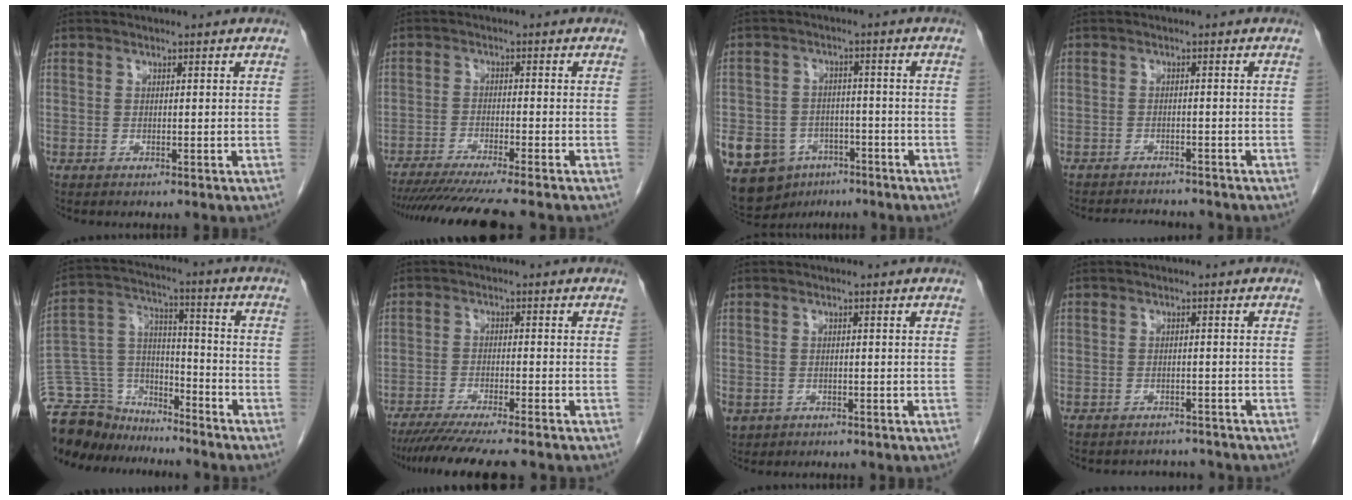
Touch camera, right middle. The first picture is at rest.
{"total": 13.4, "force": [-11.7, -0.9, 6.5], "torque": [-0.078, -0.035, -0.177]}
{"total": 14.6, "force": [-7.5, 11.1, 5.8], "torque": [-0.146, 0.009, -0.106]}
{"total": 7.2, "force": [-6.8, 1.5, 1.7], "torque": [-0.026, -0.004, -0.091]}
{"total": 15.9, "force": [-14.5, 6.1, 2.2], "torque": [-0.061, 0.058, -0.246]}
{"total": 11.3, "force": [-9.7, -0.1, 5.8], "torque": [-0.072, -0.029, -0.148]}
{"total": 3.8, "force": [-1.9, 3.1, 1.1], "torque": [-0.028, -0.002, -0.027]}
{"total": 5.2, "force": [-4.9, 1.7, 0.1], "torque": [-0.003, 0.005, -0.059]}